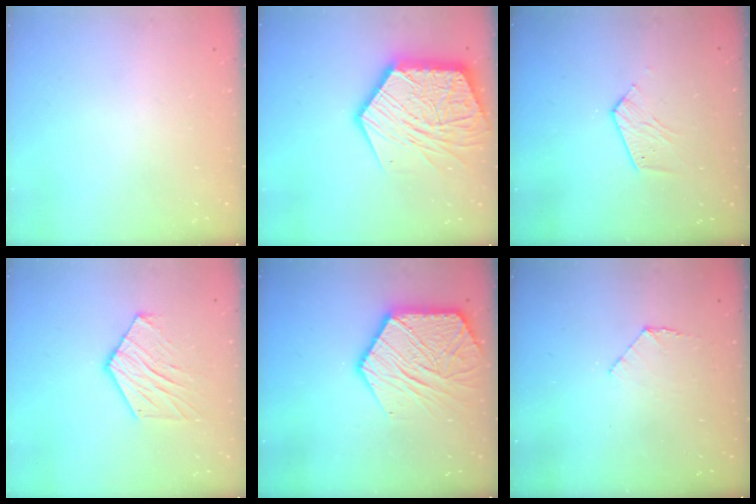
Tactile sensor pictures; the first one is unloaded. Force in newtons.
{"total": 23.6, "press": 23.5, "slide": 2.3}
{"total": 7.2, "press": 7.2, "slide": 0.4}
{"total": 11.4, "press": 11.4, "slide": 1.0}
{"total": 16.8, "press": 16.8, "slide": 1.3}
{"total": 5.6, "press": 5.6, "slide": 0.5}